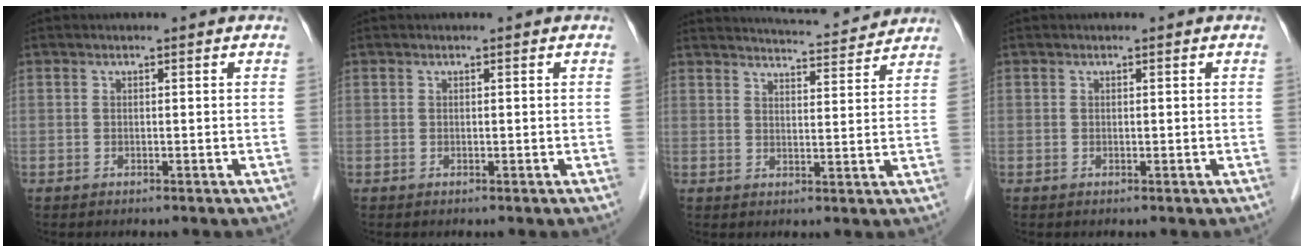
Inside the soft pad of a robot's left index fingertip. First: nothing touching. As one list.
[{"total": 0.0}, {"total": 10.4, "force": [10.1, 0.4, 2.2], "torque": [-0.038, 0.009, 0.134]}, {"total": 0.0}]